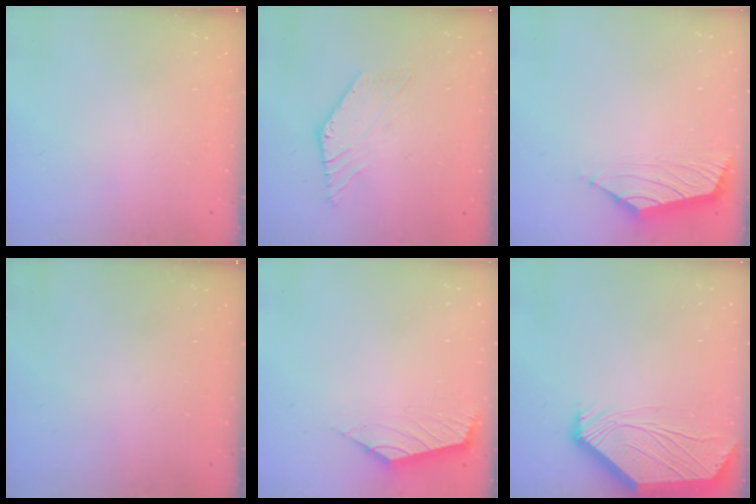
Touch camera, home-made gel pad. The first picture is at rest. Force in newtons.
{"total": 2.4, "press": 2.4, "slide": 0.4}
{"total": 2.5, "press": 2.4, "slide": 0.6}
{"total": 0.0}
{"total": 2.1, "press": 2.1, "slide": 0.5}
{"total": 3.4, "press": 3.3, "slide": 0.6}